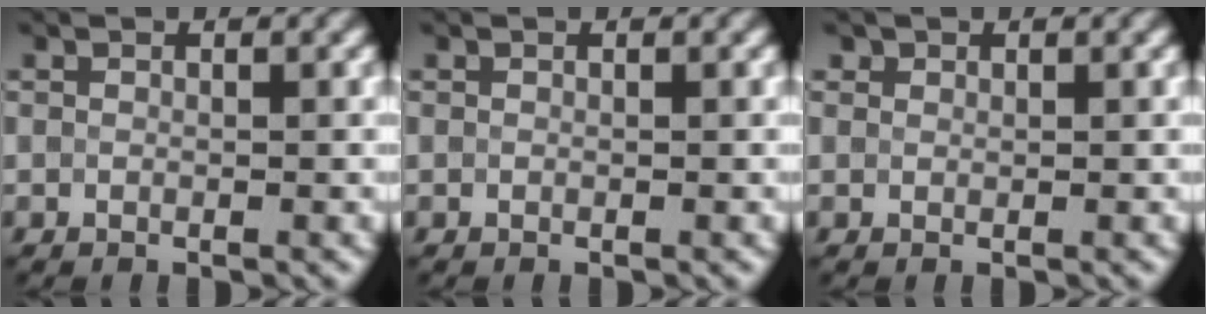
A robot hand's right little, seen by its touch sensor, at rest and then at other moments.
{"total": 0.0}
{"total": 0.7, "force": [0.5, 0.5, 0.1], "torque": [0.002, -0.001, 0.008]}